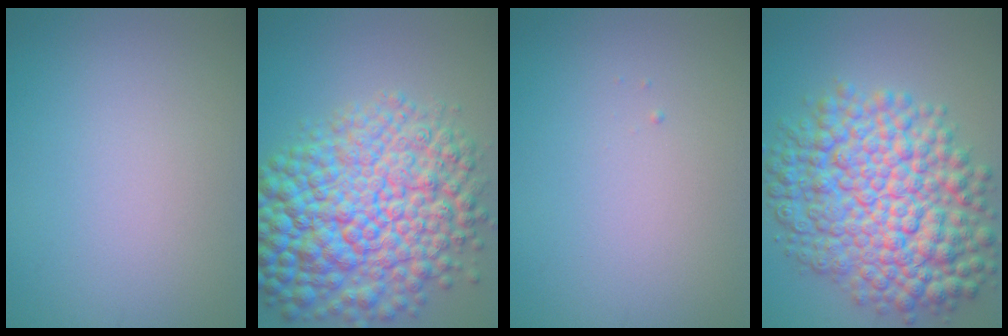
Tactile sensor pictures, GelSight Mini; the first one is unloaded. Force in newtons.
{"total": 13.1, "press": 13.1, "slide": 0.2}
{"total": 0.0}
{"total": 11.7, "press": 11.7, "slide": 0.2}